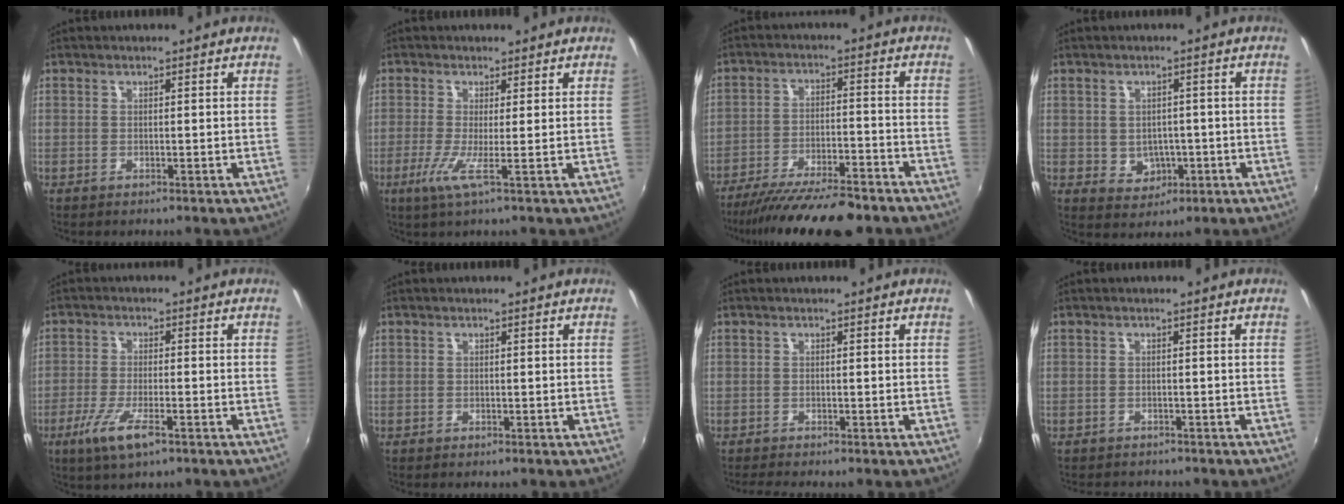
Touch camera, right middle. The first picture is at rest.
{"total": 3.8, "force": [-1.0, -0.9, 3.6], "torque": [-0.091, -0.013, -0.028]}
{"total": 16.7, "force": [-14.3, 2.8, 8.3], "torque": [-0.164, -0.034, -0.220]}
{"total": 4.9, "force": [-0.9, 4.4, 2.0], "torque": [-0.044, 0.004, 0.001]}
{"total": 7.4, "force": [-4.0, 1.6, 6.0], "torque": [-0.134, -0.019, -0.074]}
{"total": 0.0}
{"total": 1.9, "force": [-1.7, -0.2, 0.8], "torque": [-0.018, -0.013, -0.031]}
{"total": 3.1, "force": [-2.9, 1.0, 0.6], "torque": [-0.021, -0.017, -0.042]}